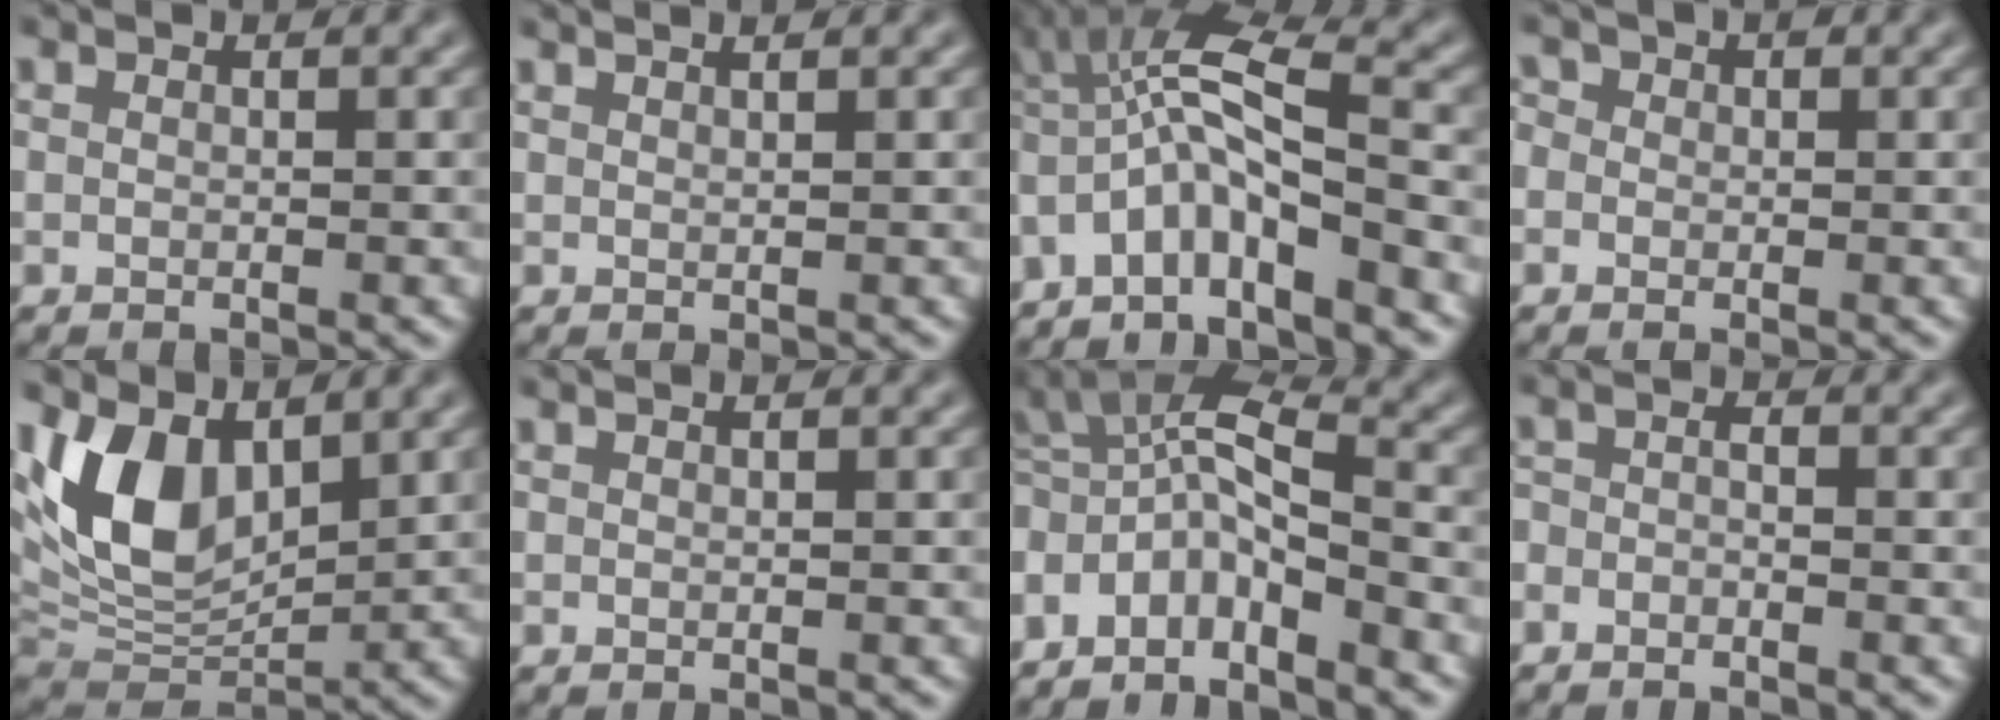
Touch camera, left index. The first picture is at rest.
{"total": 2.3, "force": [1.5, 0.9, 1.4], "torque": [0.004, 0.015, -0.005]}
{"total": 6.8, "force": [-3.1, 2.0, 5.8], "torque": [-0.107, 0.016, -0.069]}
{"total": 1.7, "force": [0.3, 1.6, 0.6], "torque": [-0.007, 0.012, -0.015]}
{"total": 8.2, "force": [3.1, 4.6, 5.9], "torque": [-0.125, -0.010, 0.061]}
{"total": 0.9, "force": [0.6, 0.3, 0.5], "torque": [0.001, 0.002, 0.001]}
{"total": 6.6, "force": [-3.8, 2.5, 4.8], "torque": [-0.099, 0.009, -0.082]}
{"total": 1.5, "force": [-1.3, 0.6, 0.3], "torque": [-0.003, 0.001, -0.023]}